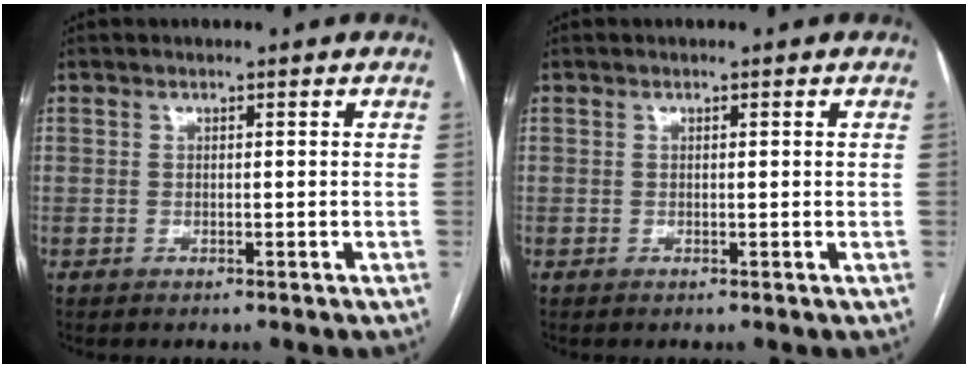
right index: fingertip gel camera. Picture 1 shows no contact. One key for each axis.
{"total": 0.0}